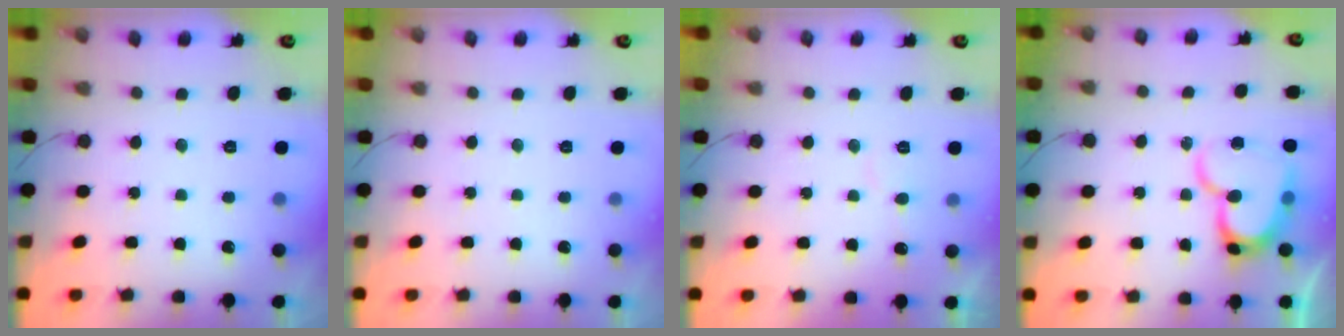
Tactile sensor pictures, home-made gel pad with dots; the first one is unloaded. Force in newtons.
{"total": 0.0}
{"total": 5.0, "press": 5.0, "slide": 0.3}
{"total": 14.4, "press": 14.3, "slide": 1.3}